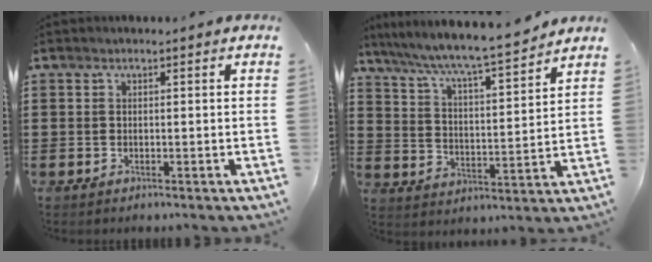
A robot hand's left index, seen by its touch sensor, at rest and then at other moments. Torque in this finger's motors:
{"motor_torque": [1.80, -0.34, 0.50, 0.21]}